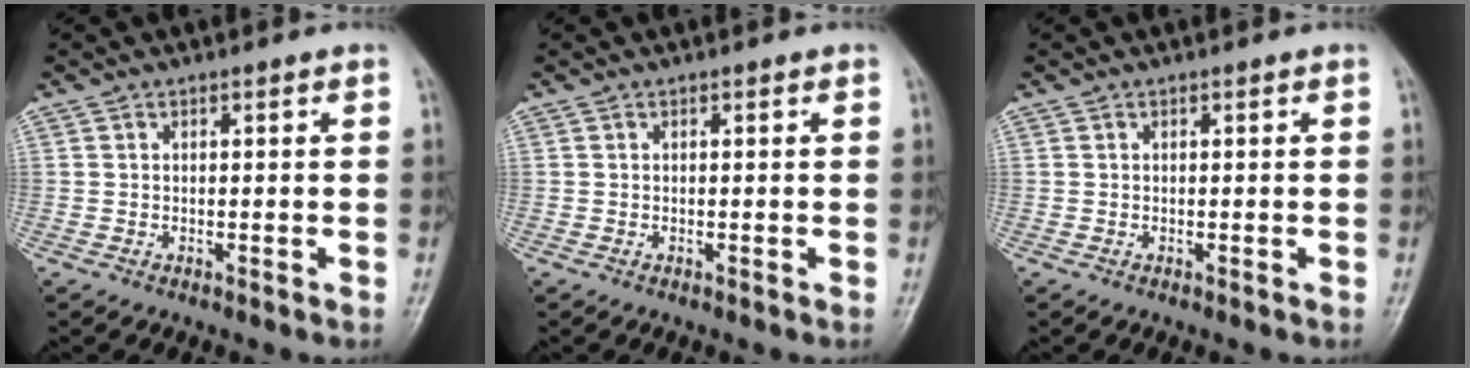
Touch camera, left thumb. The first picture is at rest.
{"total": 0.0}
{"total": 0.0}